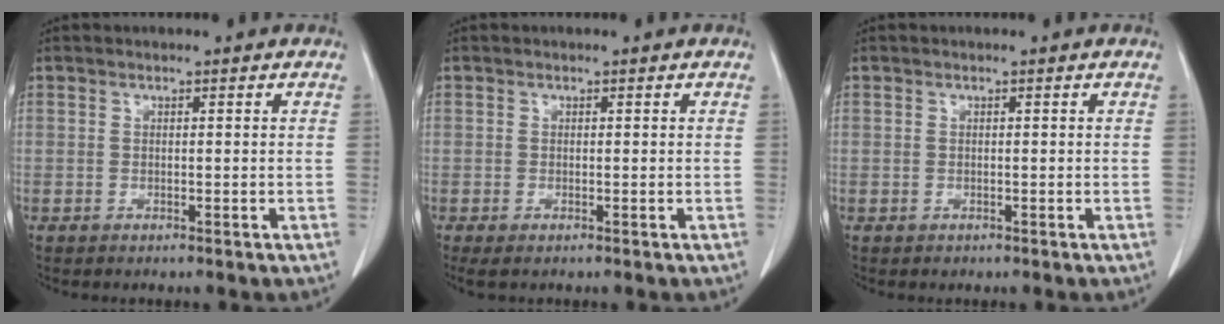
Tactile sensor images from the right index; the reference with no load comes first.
{"total": 1.1, "force": [-0.6, 0.3, 0.8], "torque": [-0.016, -0.005, -0.007]}
{"total": 0.6, "force": [-0.2, 0.5, 0.0], "torque": [0.004, 0.006, -0.006]}